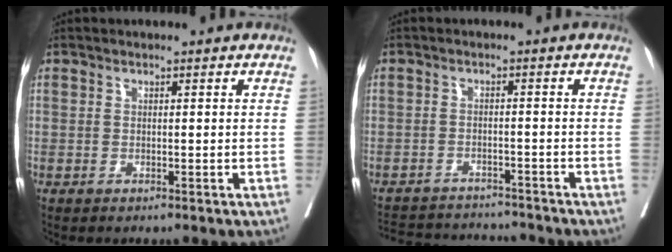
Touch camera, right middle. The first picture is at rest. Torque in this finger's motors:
{"motor_torque": [0.61, -0.85, 0.02, 0.00]}